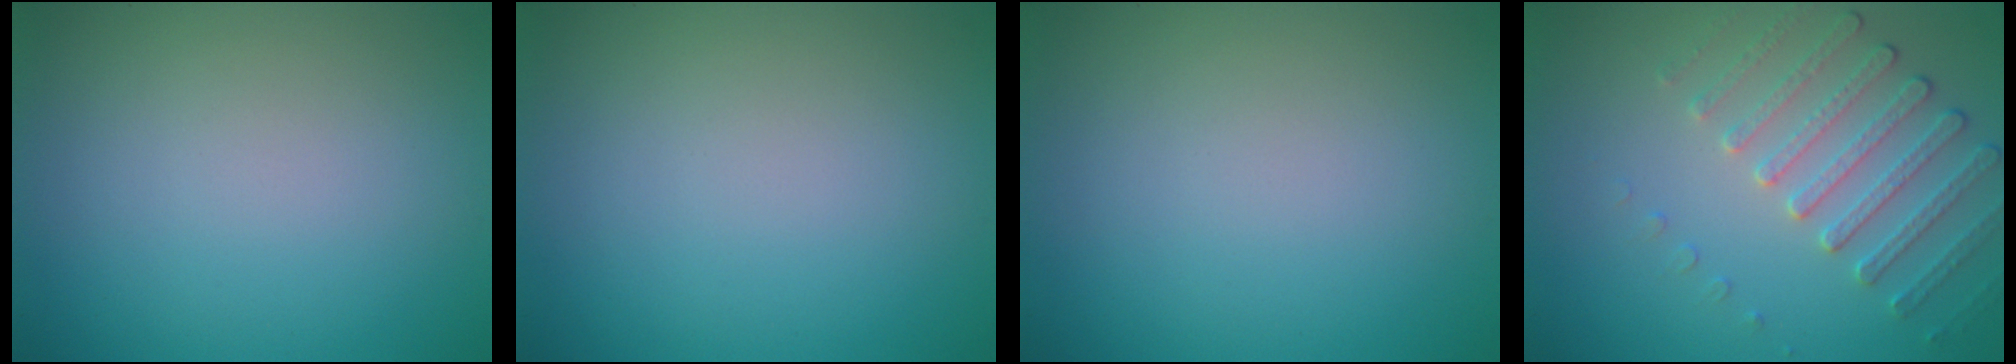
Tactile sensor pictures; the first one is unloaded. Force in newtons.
{"total": 0.0}
{"total": 0.0}
{"total": 3.0, "press": 2.7, "slide": 1.3}